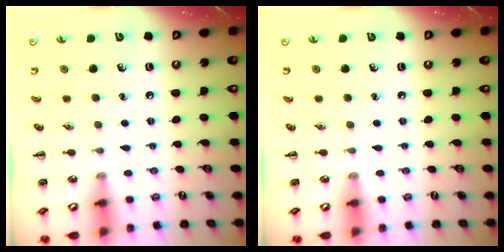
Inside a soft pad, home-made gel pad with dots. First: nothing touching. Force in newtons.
{"total": 0.0}